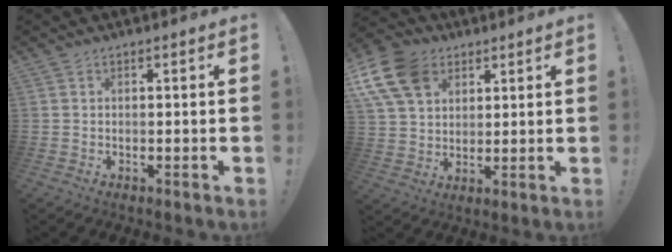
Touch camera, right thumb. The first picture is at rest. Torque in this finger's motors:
{"motor_torque": [0.27, 0.31, 0.98, 0.39, 0.27]}